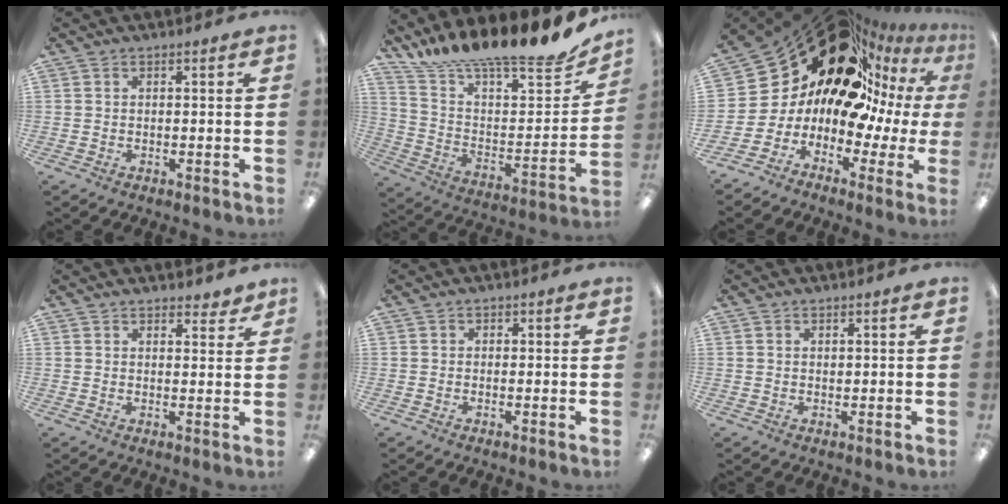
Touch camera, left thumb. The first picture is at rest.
{"total": 16.4, "force": [14.6, 3.5, 6.6], "torque": [-0.102, -0.122, 0.244]}
{"total": 22.7, "force": [13.0, 13.8, 12.6], "torque": [-0.212, -0.133, 0.249]}
{"total": 2.8, "force": [2.6, 0.8, 0.5], "torque": [0.004, -0.016, 0.045]}
{"total": 0.6, "force": [0.1, 0.6, 0.0], "torque": [0.000, 0.004, 0.000]}
{"total": 0.7, "force": [0.5, 0.3, 0.4], "torque": [-0.008, 0.003, 0.009]}